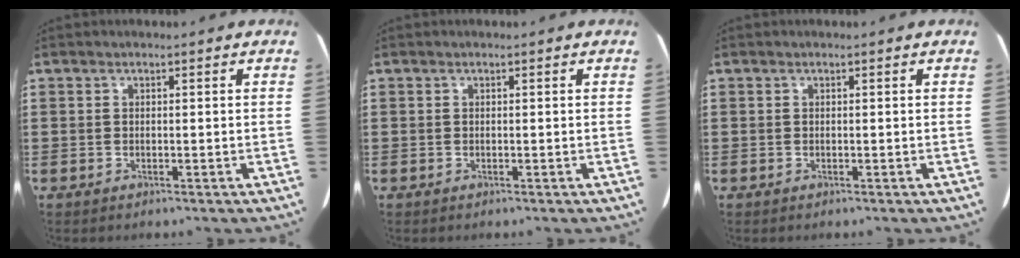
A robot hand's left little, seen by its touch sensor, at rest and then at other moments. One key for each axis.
{"total": 0.0}
{"total": 0.0}